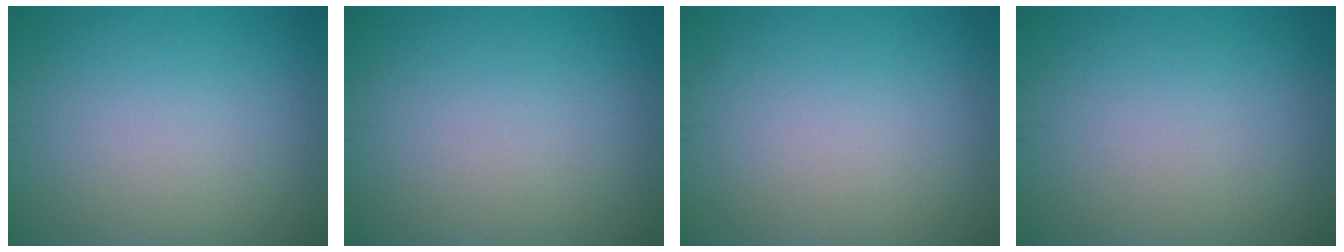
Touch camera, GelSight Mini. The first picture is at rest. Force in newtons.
{"total": 0.0}
{"total": 0.0}
{"total": 0.0}